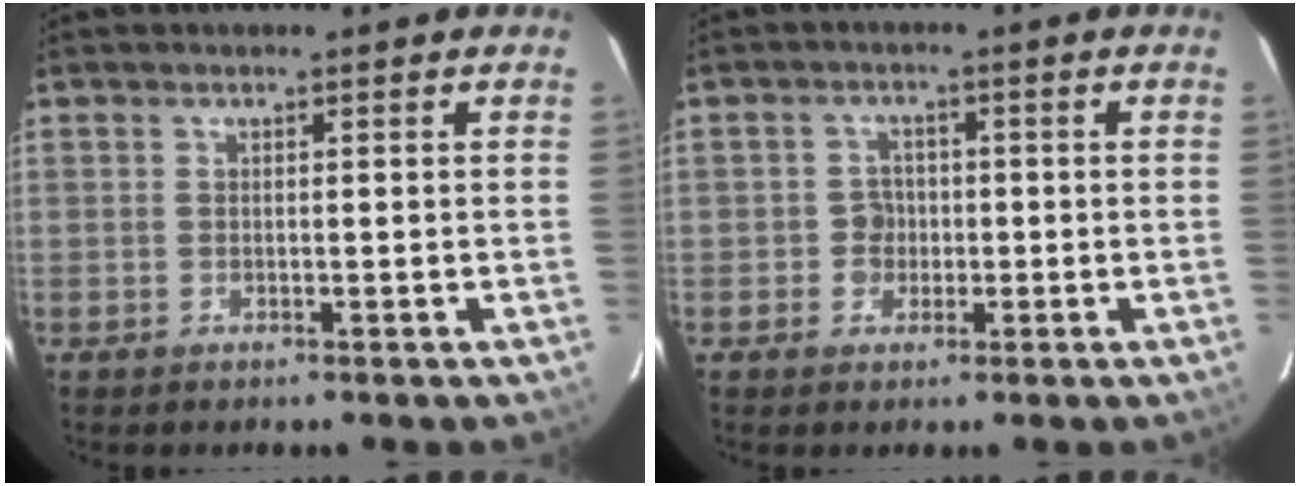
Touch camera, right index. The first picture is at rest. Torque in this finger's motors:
{"motor_torque": [0.19, 0.13, 0.05, 0.01]}